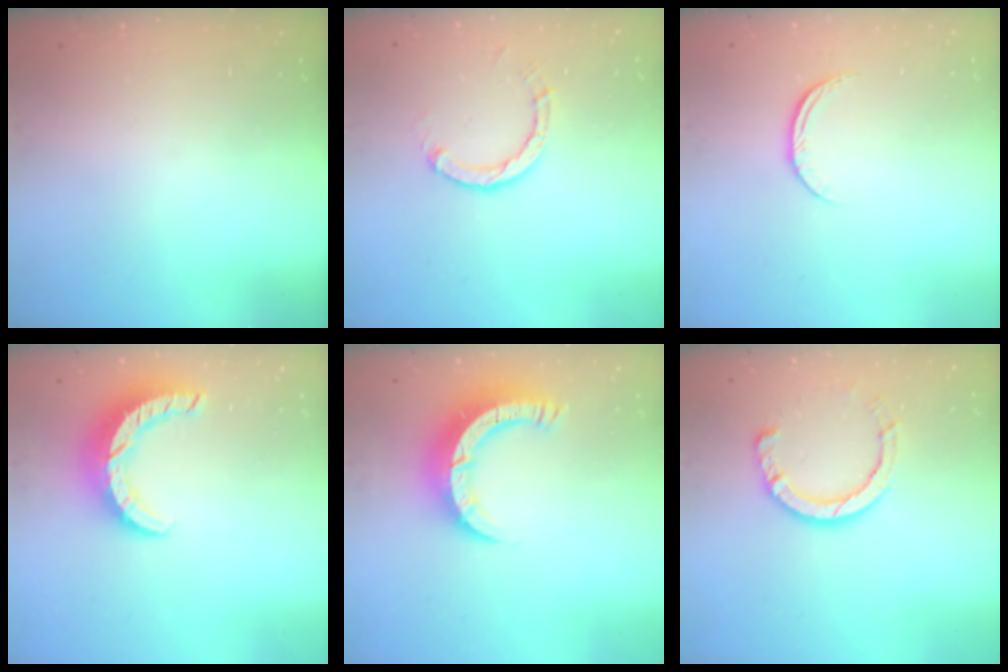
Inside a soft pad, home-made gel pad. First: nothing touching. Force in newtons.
{"total": 3.0, "press": 3.0, "slide": 0.3}
{"total": 6.5, "press": 6.5, "slide": 0.7}
{"total": 12.8, "press": 12.8, "slide": 0.7}
{"total": 10.6, "press": 10.5, "slide": 1.4}
{"total": 8.0, "press": 8.0, "slide": 0.8}